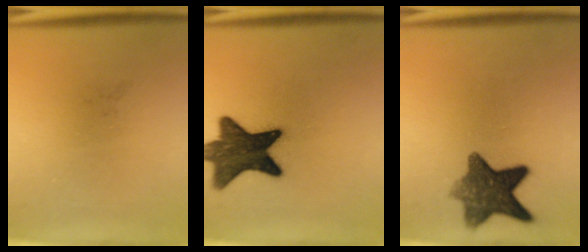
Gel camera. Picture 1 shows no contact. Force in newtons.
{"total": 13.7}
{"total": 9.6}